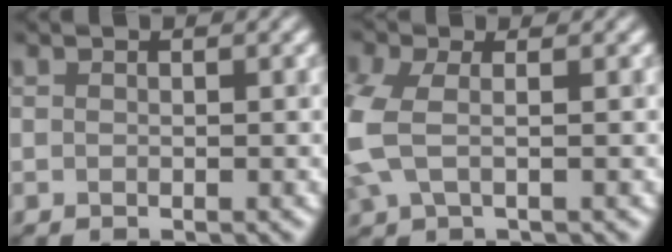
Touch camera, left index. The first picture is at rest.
{"total": 4.2, "force": [-0.2, 2.2, 3.6], "torque": [-0.106, 0.000, -0.009]}